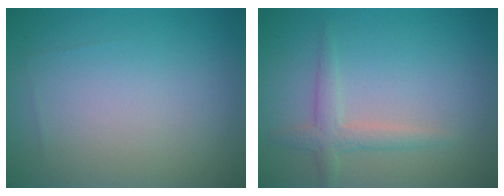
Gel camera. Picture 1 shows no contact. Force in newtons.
{"total": 2.1, "press": 2.1, "slide": 0.1}